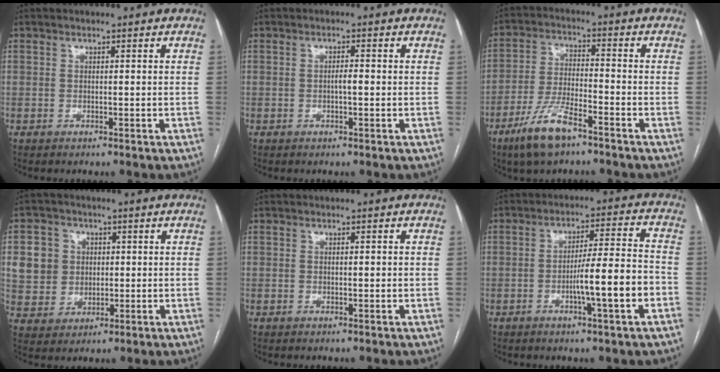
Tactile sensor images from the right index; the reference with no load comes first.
{"total": 1.6, "force": [-0.2, 0.3, 1.5], "torque": [-0.026, 0.003, -0.005]}
{"total": 9.2, "force": [-6.1, 2.0, 6.6], "torque": [-0.138, -0.014, -0.115]}
{"total": 8.0, "force": [1.6, 7.5, 2.3], "torque": [-0.052, 0.021, 0.037]}
{"total": 0.8, "force": [0.0, 0.2, 0.8], "torque": [-0.015, 0.000, 0.002]}
{"total": 9.7, "force": [-3.2, 0.0, 9.1], "torque": [-0.148, 0.006, -0.050]}